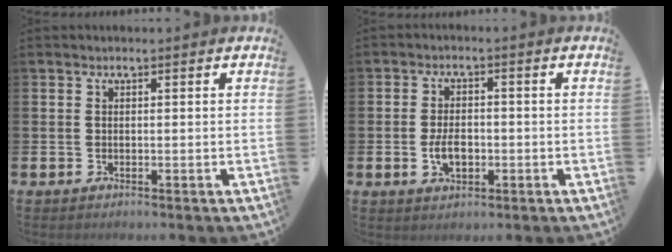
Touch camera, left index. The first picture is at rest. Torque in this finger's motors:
{"motor_torque": [0.64, -0.06, 0.09, 0.13]}